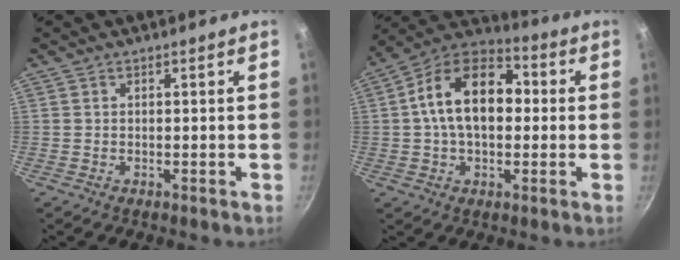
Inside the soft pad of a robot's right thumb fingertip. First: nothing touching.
{"total": 16.9, "force": [1.6, 10.5, 13.1], "torque": [-0.203, 0.034, 0.018]}